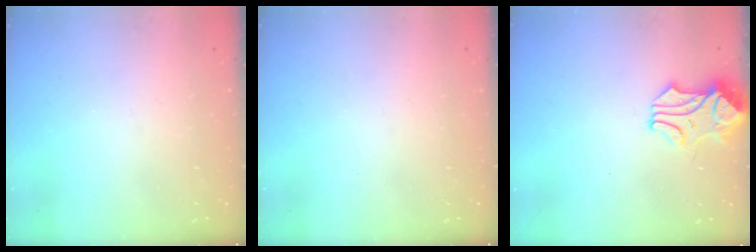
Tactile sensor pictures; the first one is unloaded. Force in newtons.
{"total": 0.0}
{"total": 1.1, "press": 1.0, "slide": 0.2}